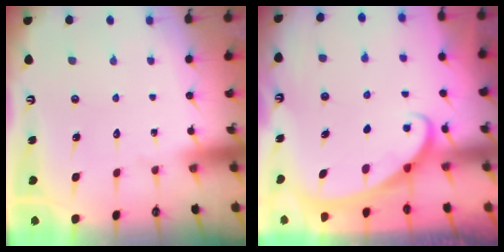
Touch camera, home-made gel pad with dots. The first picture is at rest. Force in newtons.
{"total": 2.1, "press": 2.1, "slide": 0.1}